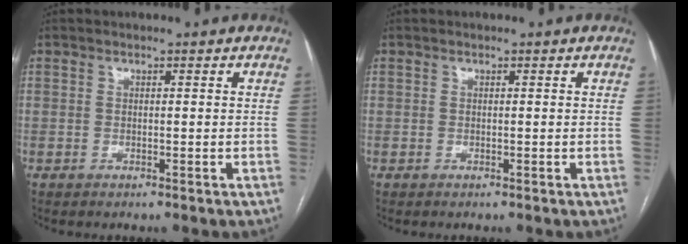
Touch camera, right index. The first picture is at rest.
{"total": 0.0}